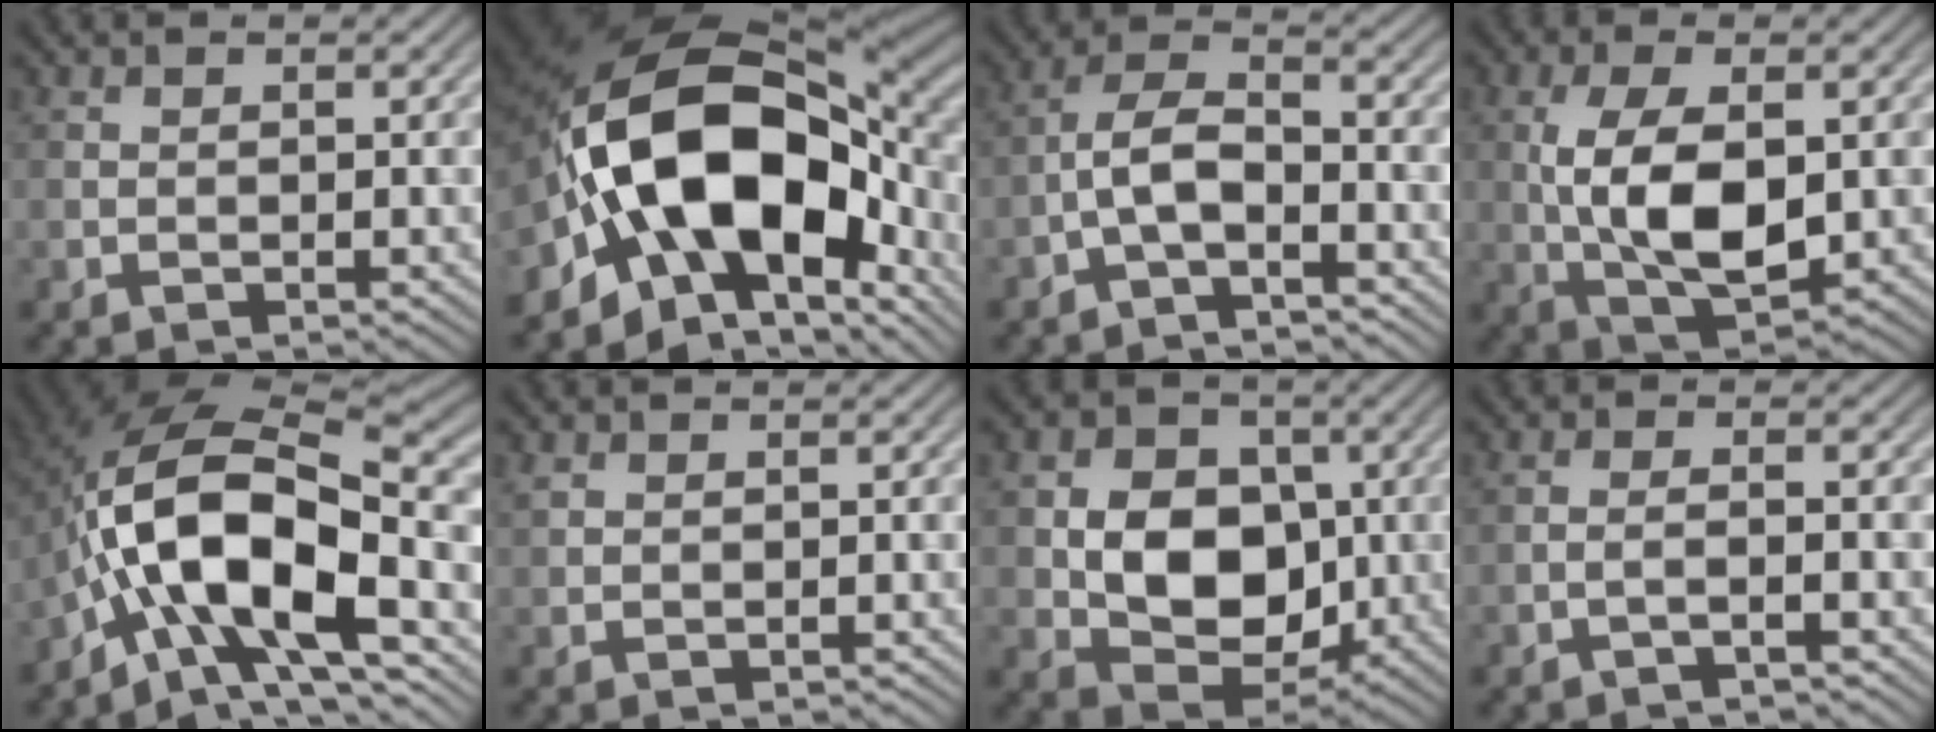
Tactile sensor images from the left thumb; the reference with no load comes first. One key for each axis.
{"total": 18.5, "fx": -3.5, "fy": 10.6, "fz": 14.7, "tx": -0.267, "ty": 0.008, "tz": -0.070}
{"total": 5.0, "fx": -2.5, "fy": 2.0, "fz": 3.9, "tx": -0.075, "ty": 0.013, "tz": -0.060}
{"total": 9.1, "fx": -0.1, "fy": 4.4, "fz": 8.0, "tx": -0.169, "ty": -0.003, "tz": 0.003}
{"total": 15.8, "fx": -4.7, "fy": 6.5, "fz": 13.6, "tx": -0.237, "ty": 0.011, "tz": -0.094}
{"total": 0.7, "fx": 0.4, "fy": 0.4, "fz": 0.3, "tx": -0.010, "ty": 0.000, "tz": 0.011}
{"total": 10.0, "fx": -0.4, "fy": 7.5, "fz": 6.5, "tx": -0.125, "ty": -0.009, "tz": -0.012}
{"total": 1.7, "fx": -1.1, "fy": 0.3, "fz": 1.3, "tx": -0.019, "ty": 0.009, "tz": -0.030}